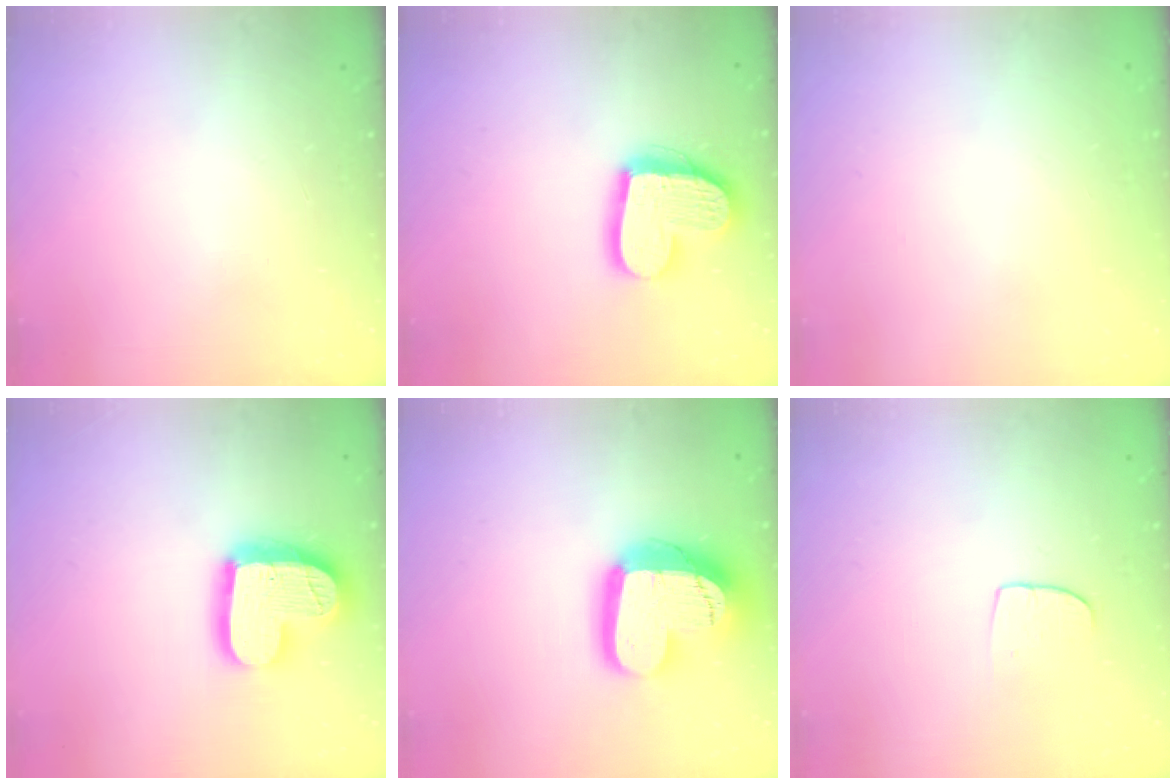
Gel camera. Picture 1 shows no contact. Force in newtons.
{"total": 16.9, "press": 16.8, "slide": 1.6}
{"total": 0.0}
{"total": 17.8, "press": 17.8, "slide": 1.4}
{"total": 19.5, "press": 19.4, "slide": 1.4}
{"total": 6.4, "press": 6.4, "slide": 0.5}